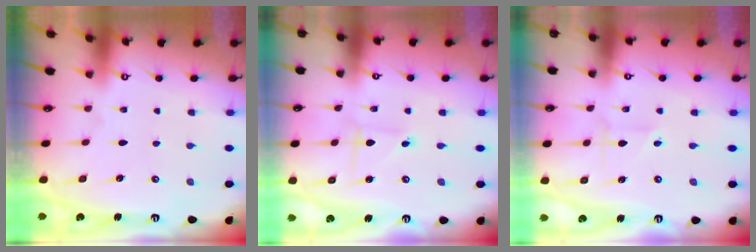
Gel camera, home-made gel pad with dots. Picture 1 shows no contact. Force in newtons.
{"total": 1.0, "press": 1.0, "slide": 0.1}
{"total": 1.8, "press": 1.7, "slide": 0.2}